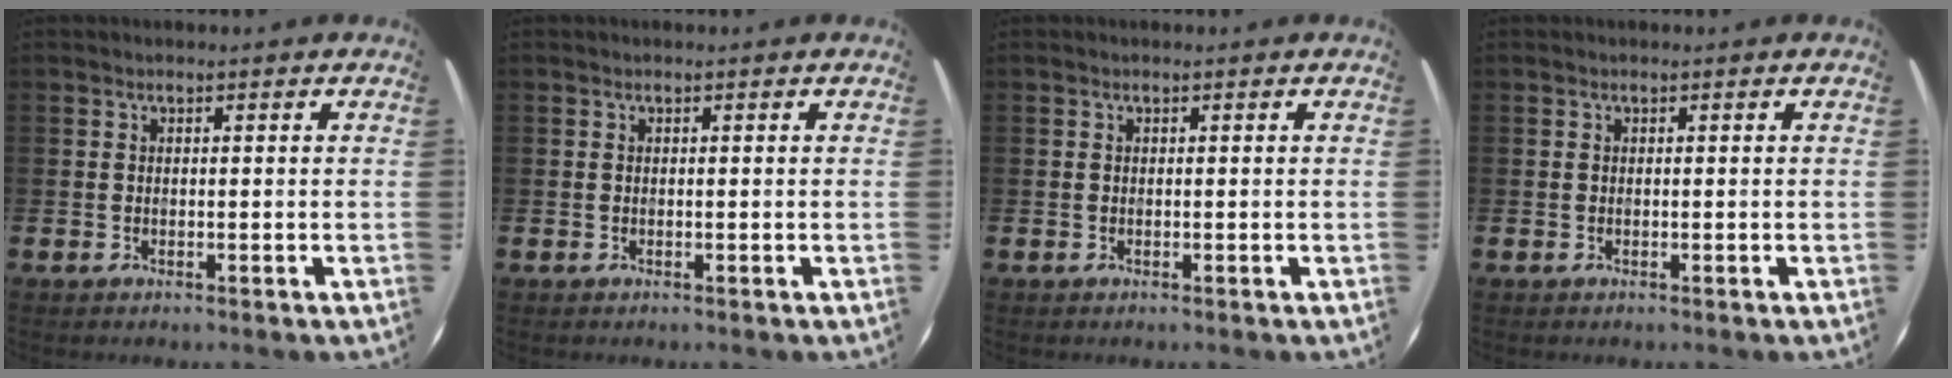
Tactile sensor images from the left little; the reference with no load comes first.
{"total": 0.0}
{"total": 0.0}
{"total": 0.0}